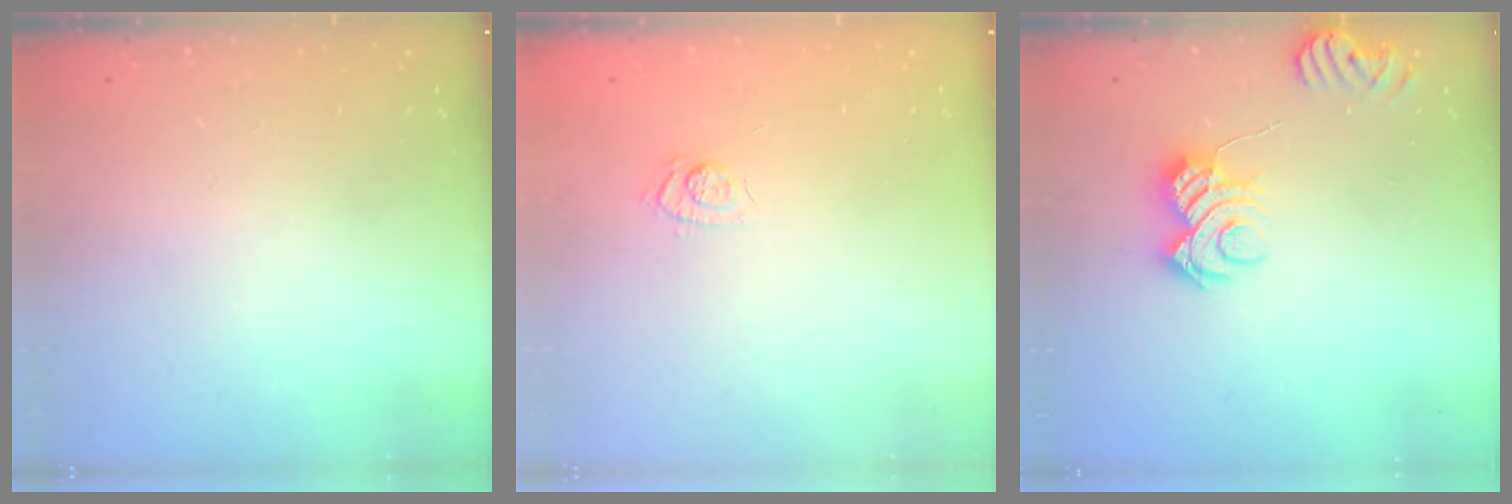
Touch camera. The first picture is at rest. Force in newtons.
{"total": 5.6, "press": 5.4, "slide": 1.5}
{"total": 7.7, "press": 7.7, "slide": 0.4}